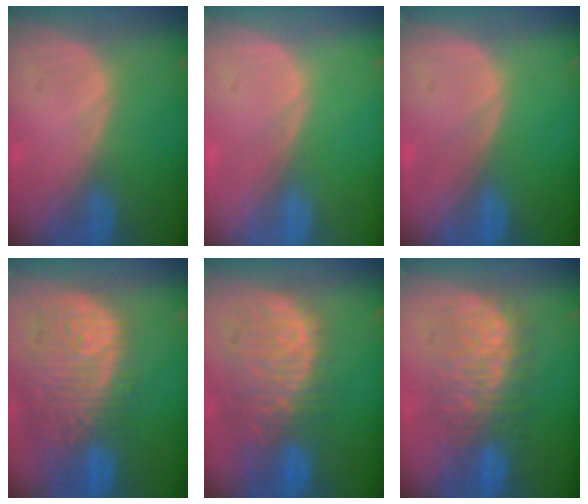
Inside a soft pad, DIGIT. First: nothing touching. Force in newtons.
{"total": 0.0}
{"total": 0.0}
{"total": 13.6, "press": 11.4, "slide": 7.4}
{"total": 11.4, "press": 9.7, "slide": 5.9}
{"total": 8.8, "press": 8.8, "slide": 0.6}